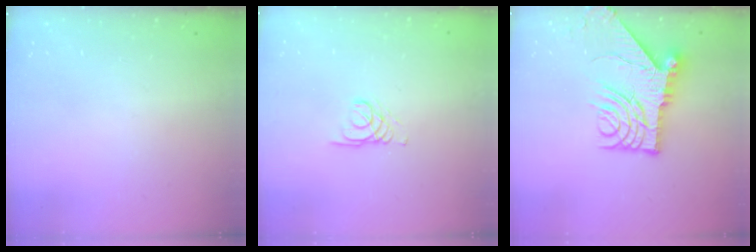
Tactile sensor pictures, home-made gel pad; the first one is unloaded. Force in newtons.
{"total": 1.7, "press": 1.7, "slide": 0.2}
{"total": 12.6, "press": 12.6, "slide": 1.5}